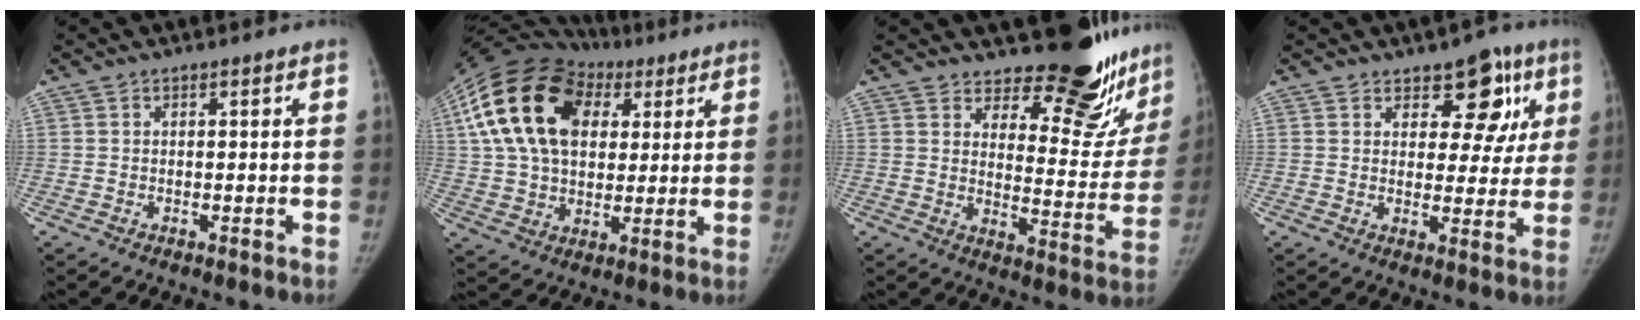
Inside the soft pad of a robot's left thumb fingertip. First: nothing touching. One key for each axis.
{"total": 23.6, "fx": 7.6, "fy": 16.1, "fz": 15.6, "tx": -0.287, "ty": 0.030, "tz": 0.131}
{"total": 19.5, "fx": 16.7, "fy": 6.6, "fz": 7.7, "tx": -0.046, "ty": -0.149, "tz": 0.207}
{"total": 9.8, "fx": 5.1, "fy": 6.0, "fz": 5.9, "tx": -0.017, "ty": -0.017, "tz": 0.063}